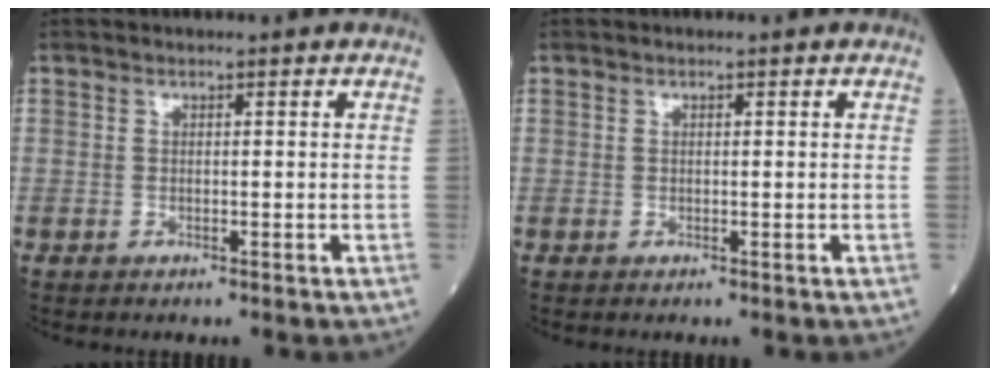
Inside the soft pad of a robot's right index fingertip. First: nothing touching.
{"total": 0.0}